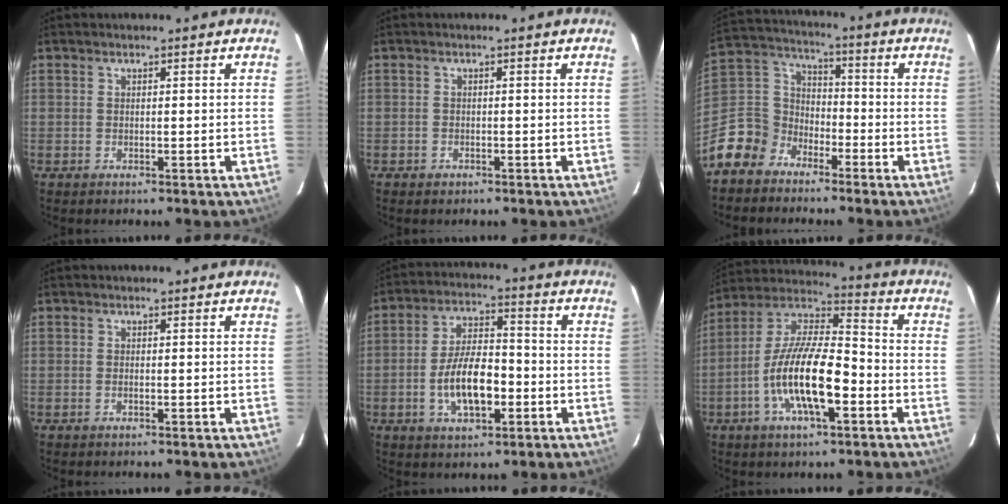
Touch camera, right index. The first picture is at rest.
{"total": 1.3, "force": [-0.8, 1.0, 0.2], "torque": [-0.003, 0.004, -0.011]}
{"total": 10.6, "force": [-7.1, 7.6, 1.8], "torque": [-0.065, 0.046, -0.147]}
{"total": 0.7, "force": [-0.2, 0.2, 0.6], "torque": [-0.012, 0.001, -0.005]}
{"total": 11.0, "force": [-3.2, 4.9, 9.2], "torque": [-0.178, 0.007, -0.049]}
{"total": 16.2, "force": [-5.5, 5.3, 14.3], "torque": [-0.281, -0.005, -0.108]}